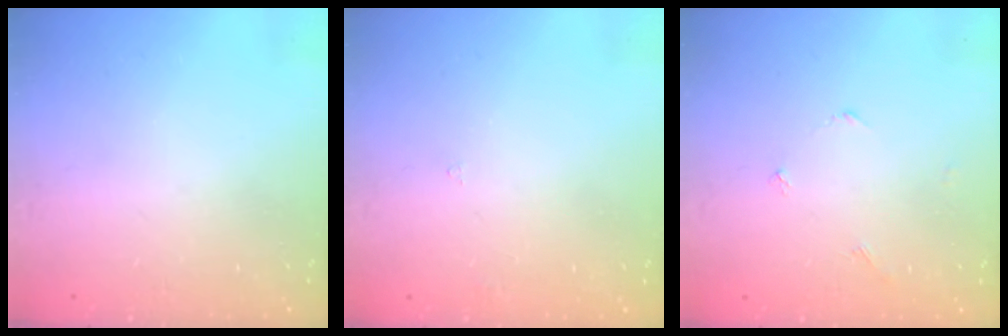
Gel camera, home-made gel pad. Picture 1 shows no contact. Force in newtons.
{"total": 1.6, "press": 1.5, "slide": 0.4}
{"total": 1.8, "press": 1.8, "slide": 0.2}